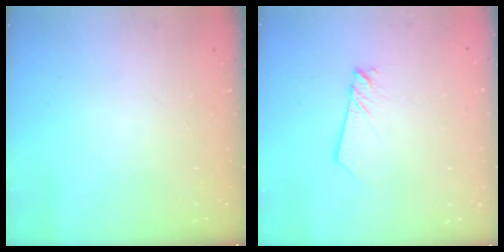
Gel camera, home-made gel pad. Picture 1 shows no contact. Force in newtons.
{"total": 2.5, "press": 2.5, "slide": 0.1}